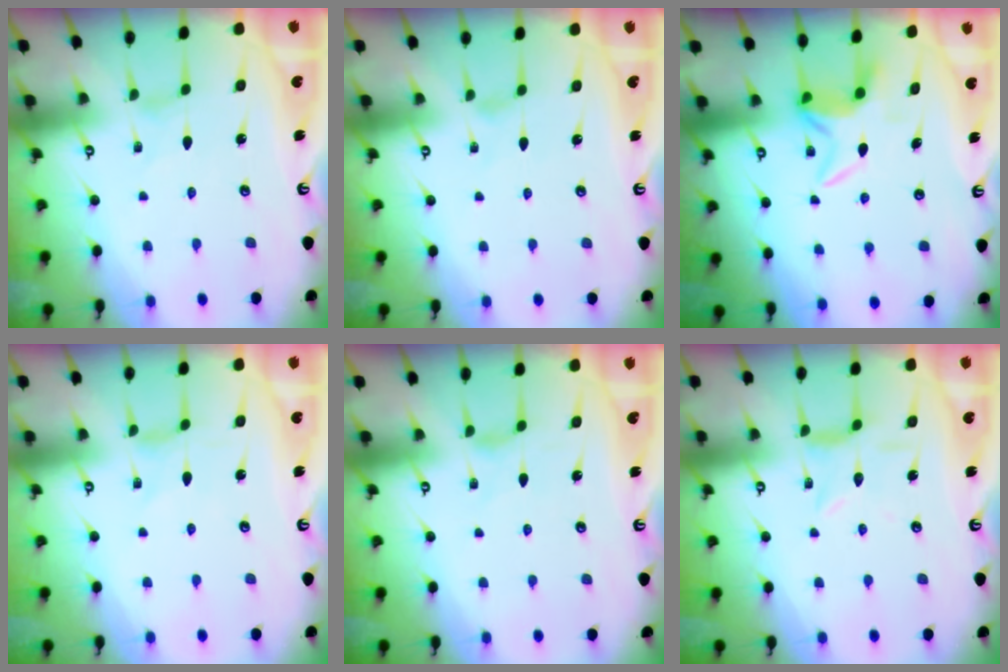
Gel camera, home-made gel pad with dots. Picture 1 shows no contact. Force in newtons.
{"total": 0.0}
{"total": 6.3, "press": 6.3, "slide": 0.6}
{"total": 0.0}
{"total": 1.2, "press": 1.2, "slide": 0.3}
{"total": 1.9, "press": 1.9, "slide": 0.2}